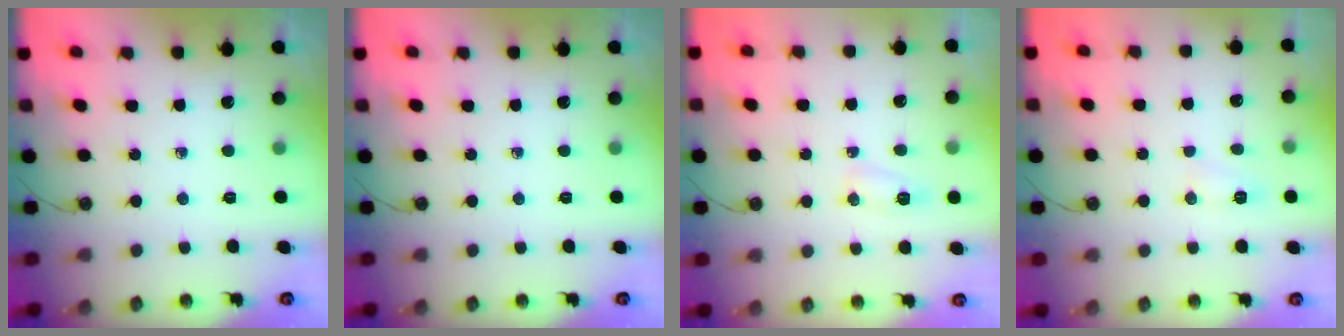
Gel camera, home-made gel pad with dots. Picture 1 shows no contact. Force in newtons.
{"total": 0.0}
{"total": 10.3, "press": 5.5, "slide": 8.8}
{"total": 6.7, "press": 6.7, "slide": 0.6}